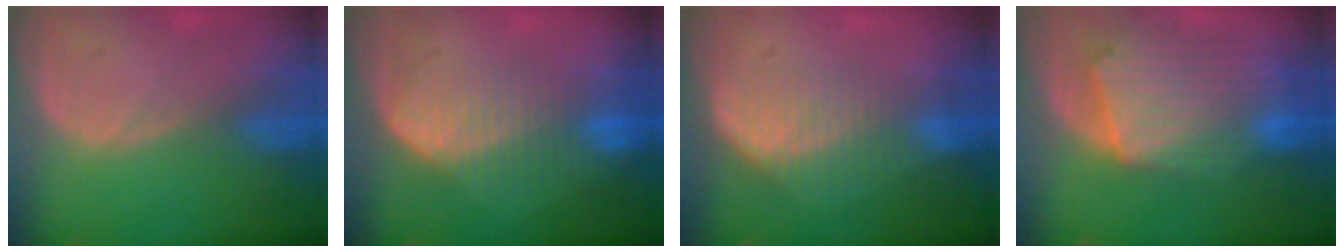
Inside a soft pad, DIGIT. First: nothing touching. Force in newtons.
{"total": 6.8, "press": 6.7, "slide": 1.4}
{"total": 7.1, "press": 6.2, "slide": 3.5}
{"total": 10.8, "press": 9.4, "slide": 5.3}